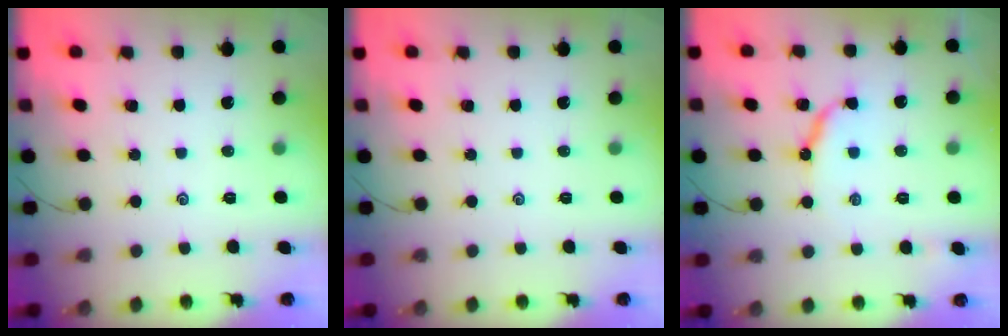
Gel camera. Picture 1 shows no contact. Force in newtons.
{"total": 0.0}
{"total": 9.3, "press": 9.3, "slide": 0.9}